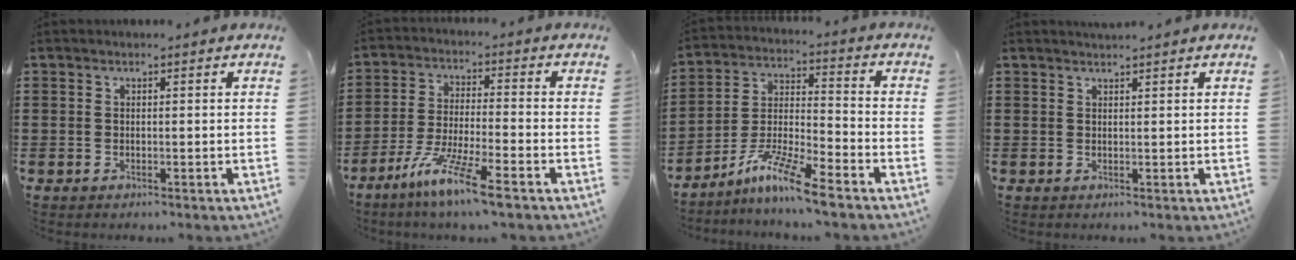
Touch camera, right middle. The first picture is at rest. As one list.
[{"total": 8.8, "force": [-6.6, 0.0, 5.8], "torque": [-0.124, -0.016, -0.130]}, {"total": 9.2, "force": [-7.4, 0.2, 5.4], "torque": [-0.117, -0.009, -0.147]}, {"total": 1.1, "force": [1.1, 0.0, 0.0], "torque": [-0.003, -0.003, 0.021]}]